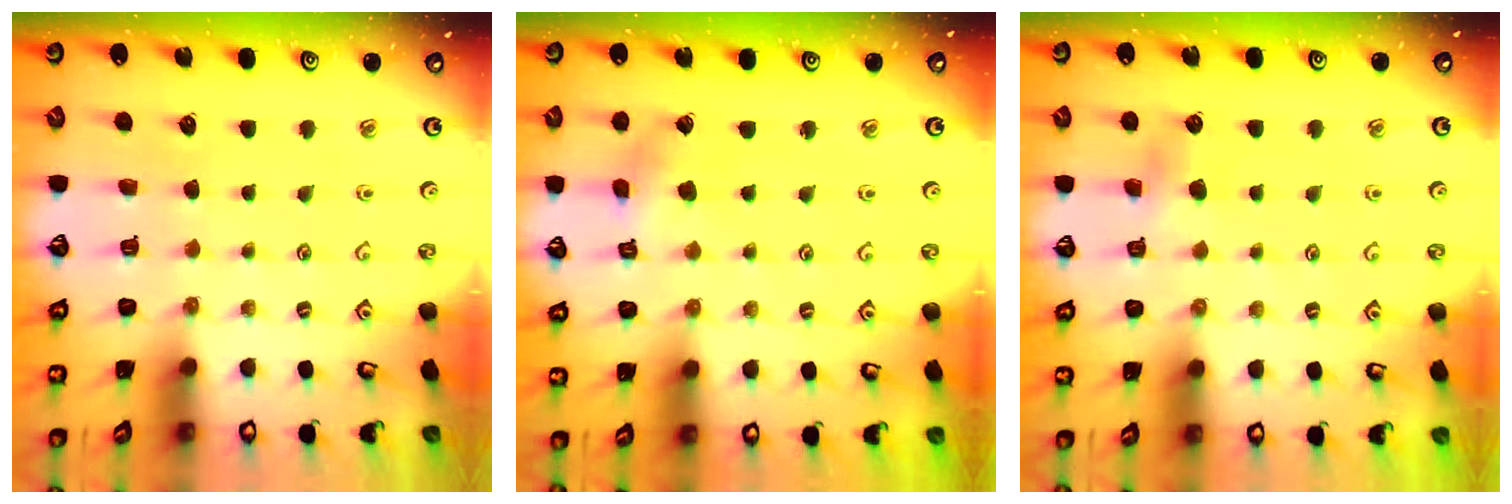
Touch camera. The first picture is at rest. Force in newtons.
{"total": 2.9, "press": 2.9, "slide": 0.3}
{"total": 4.5, "press": 4.5, "slide": 0.5}